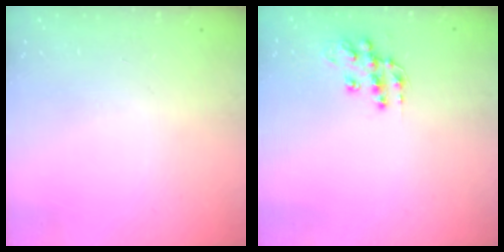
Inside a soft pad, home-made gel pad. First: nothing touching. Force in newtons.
{"total": 10.6, "press": 10.6, "slide": 0.6}